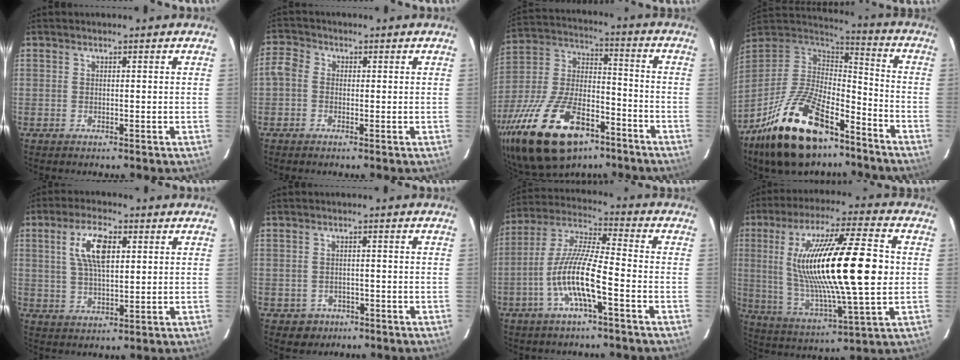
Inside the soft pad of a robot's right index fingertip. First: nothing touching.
{"total": 3.6, "force": [-1.0, 3.1, 1.5], "torque": [-0.032, 0.009, -0.029]}
{"total": 27.0, "force": [-15.6, 13.1, 17.7], "torque": [-0.364, -0.014, -0.259]}
{"total": 24.6, "force": [-16.2, 10.8, 15.1], "torque": [-0.302, -0.015, -0.267]}
{"total": 8.6, "force": [2.8, 3.4, 7.4], "torque": [-0.141, 0.010, 0.055]}
{"total": 3.6, "force": [-1.6, 3.2, 0.3], "torque": [-0.019, 0.007, -0.015]}
{"total": 11.7, "force": [-4.6, 1.6, 10.6], "torque": [-0.218, 0.000, -0.090]}
{"total": 23.8, "force": [2.5, 3.9, 23.3], "torque": [-0.425, -0.001, 0.056]}